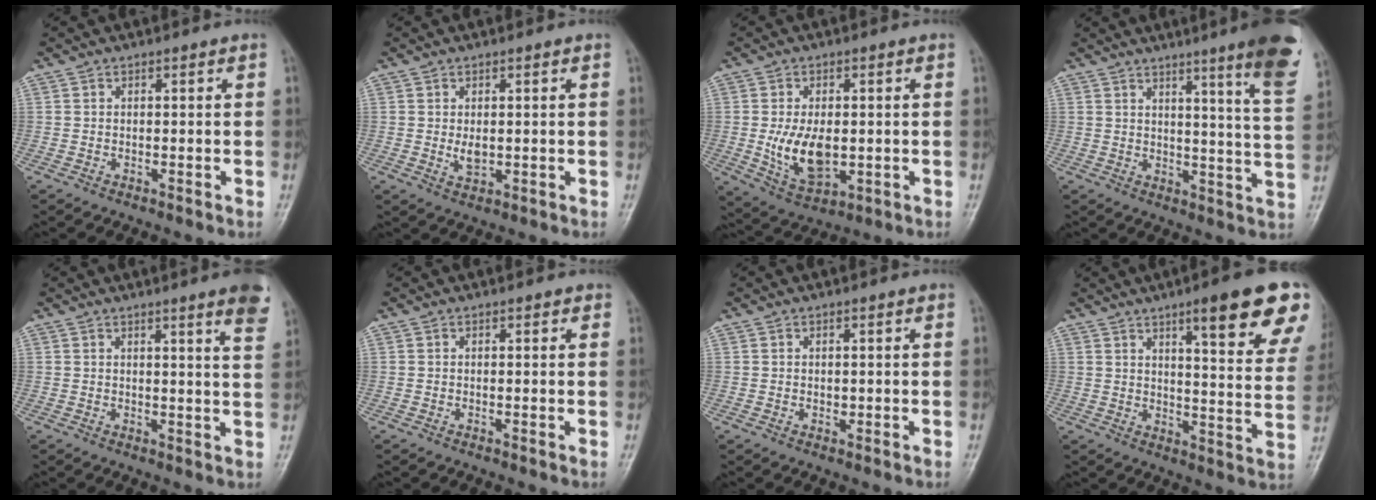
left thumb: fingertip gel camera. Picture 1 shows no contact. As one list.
[{"total": 2.4, "force": [0.3, 1.5, 1.9], "torque": [-0.030, -0.008, 0.010]}, {"total": 9.7, "force": [-0.6, 5.7, 7.9], "torque": [-0.132, -0.012, 0.002]}, {"total": 14.5, "force": [8.8, 0.7, 11.5], "torque": [-0.137, -0.050, 0.103]}, {"total": 7.3, "force": [4.8, 0.3, 5.4], "torque": [-0.055, -0.021, 0.048]}, {"total": 0.8, "force": [0.5, 0.5, 0.3], "torque": [0.000, -0.002, 0.001]}, {"total": 0.8, "force": [0.2, 0.6, 0.4], "torque": [-0.002, -0.001, 0.003]}, {"total": 19.3, "force": [11.3, 3.3, 15.3], "torque": [-0.172, -0.045, 0.142]}]